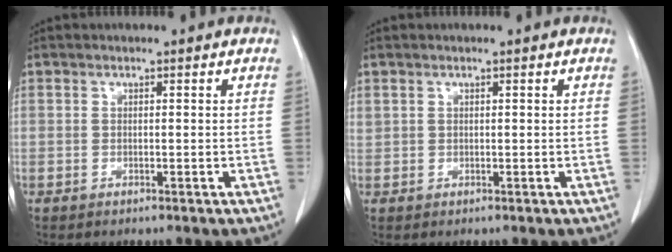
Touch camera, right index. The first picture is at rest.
{"total": 0.8, "force": [0.5, 0.6, 0.1], "torque": [0.002, 0.014, 0.011]}